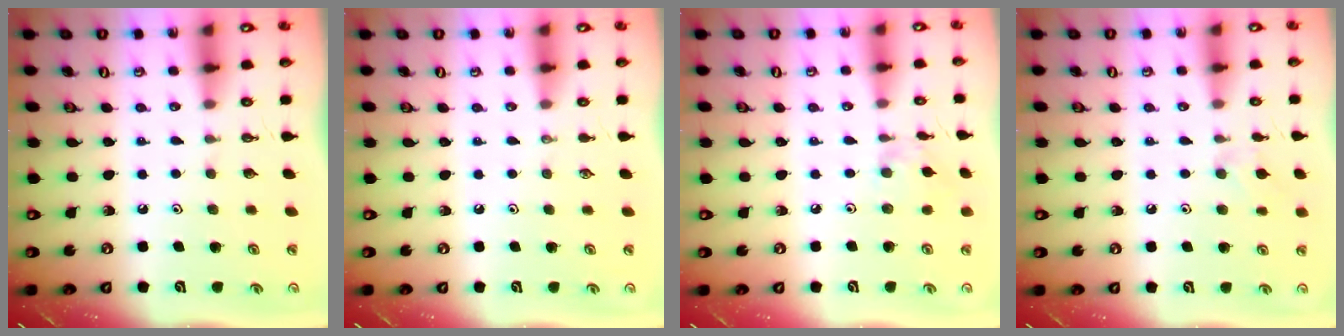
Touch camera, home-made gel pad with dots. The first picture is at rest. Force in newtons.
{"total": 0.0}
{"total": 3.4, "press": 3.4, "slide": 0.5}
{"total": 6.6, "press": 6.5, "slide": 0.8}